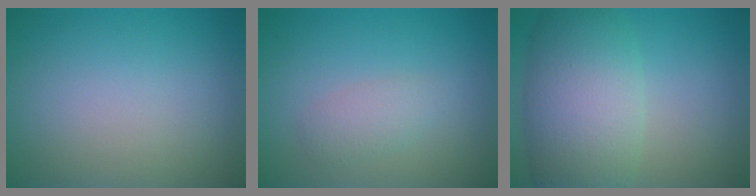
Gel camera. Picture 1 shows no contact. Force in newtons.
{"total": 1.8, "press": 1.8, "slide": 0.0}
{"total": 8.4, "press": 8.4, "slide": 0.3}